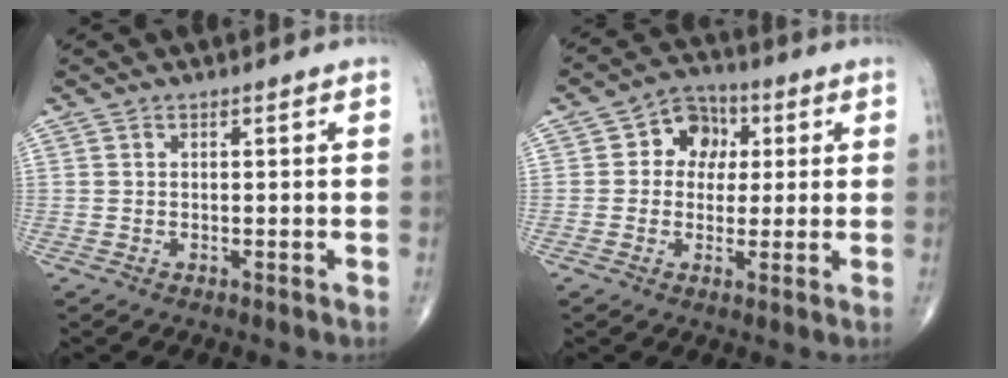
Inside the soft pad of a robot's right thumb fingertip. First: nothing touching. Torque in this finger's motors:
{"motor_torque": [-0.44, 0.47, -0.05, -0.10, 0.08]}